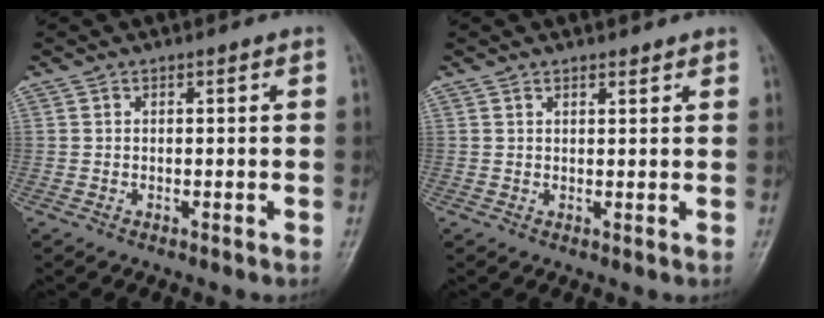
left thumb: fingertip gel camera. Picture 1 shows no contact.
{"total": 1.3, "force": [1.1, 0.5, 0.4], "torque": [0.001, -0.008, 0.016]}